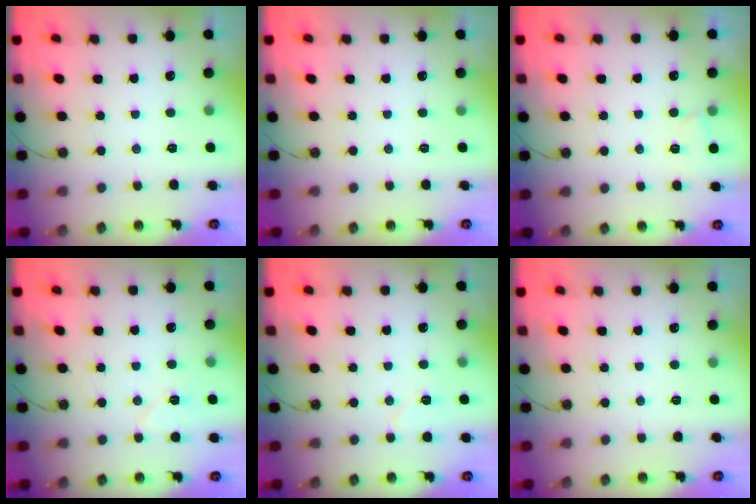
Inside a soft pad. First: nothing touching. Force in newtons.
{"total": 0.0}
{"total": 1.7, "press": 1.6, "slide": 0.4}
{"total": 9.1, "press": 3.6, "slide": 8.4}
{"total": 5.7, "press": 5.4, "slide": 1.8}
{"total": 0.0}